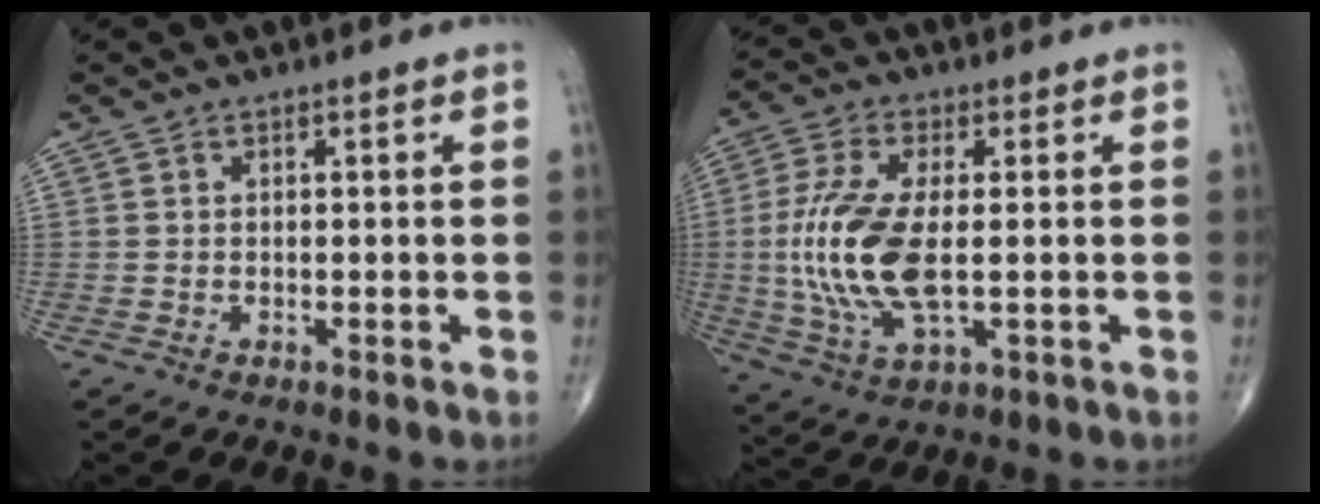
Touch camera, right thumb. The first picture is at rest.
{"total": 14.6, "force": [-0.6, 6.1, 13.3], "torque": [-0.298, -0.007, -0.007]}